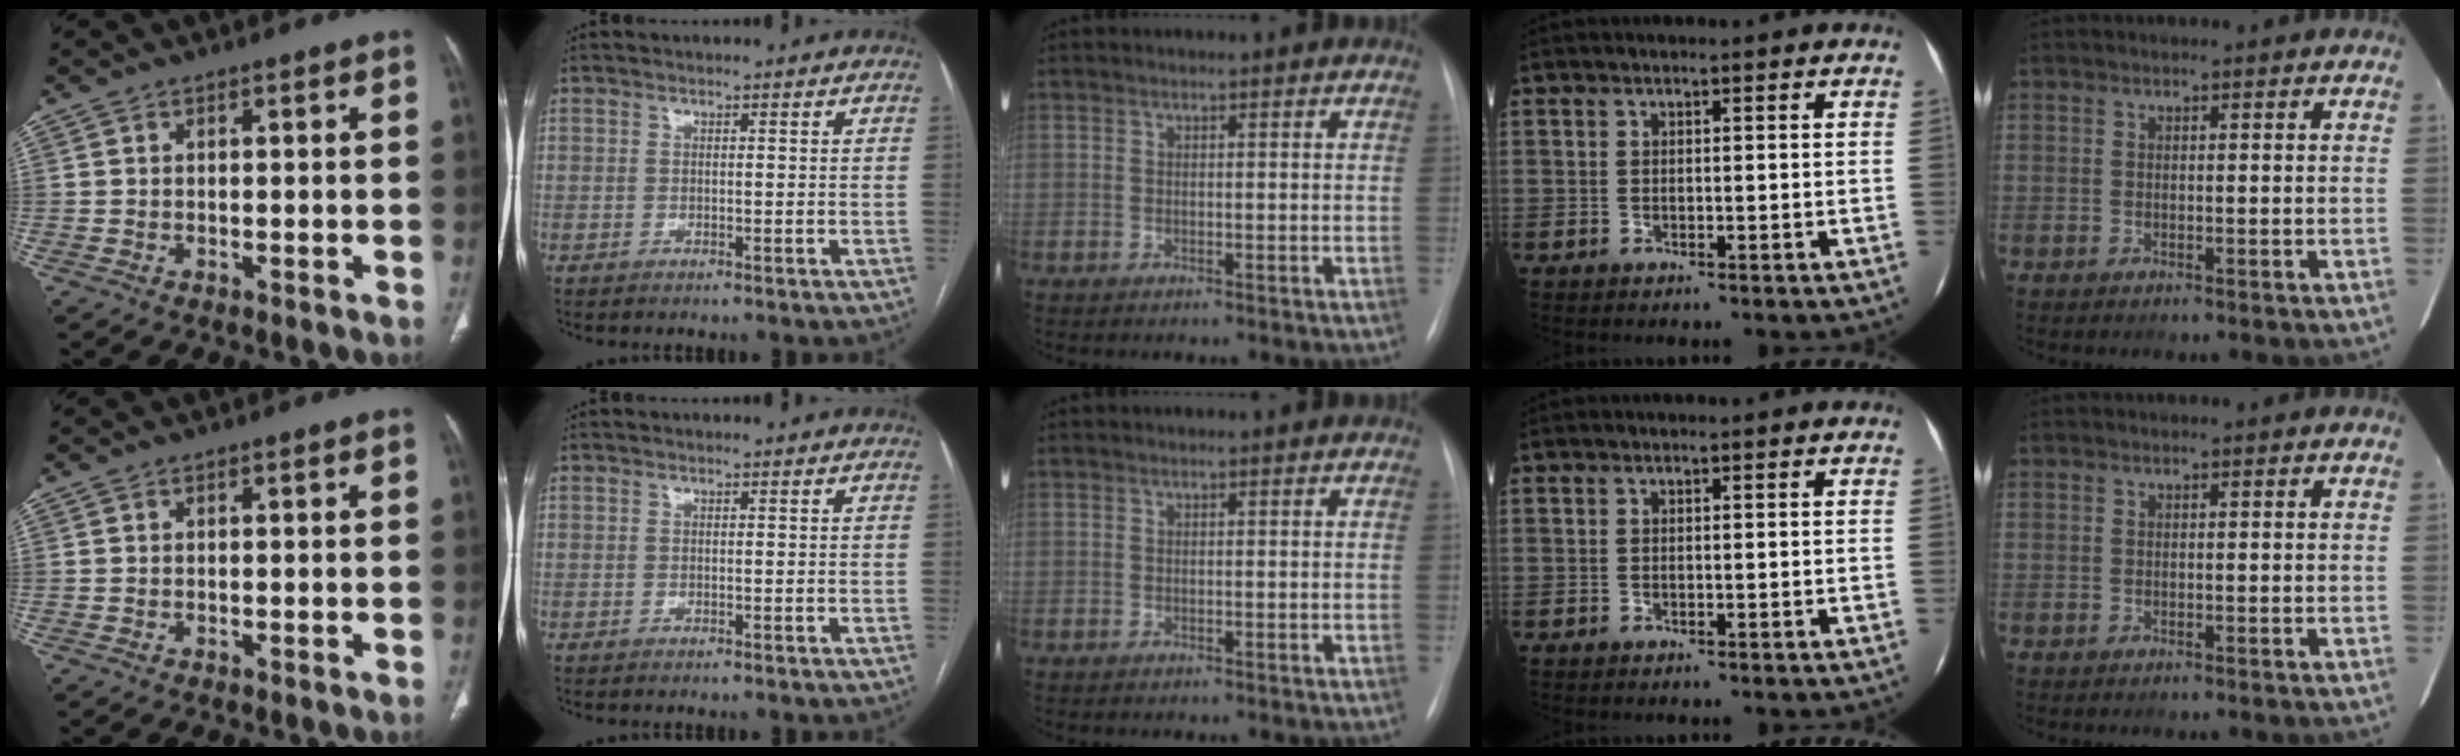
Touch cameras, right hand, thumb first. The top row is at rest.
{}